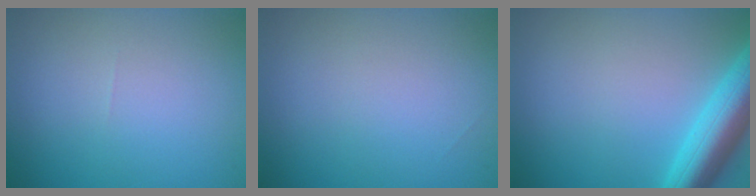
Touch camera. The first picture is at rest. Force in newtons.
{"total": 0.0}
{"total": 6.8, "press": 6.8, "slide": 0.4}